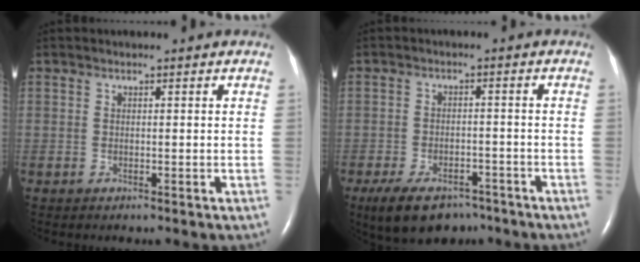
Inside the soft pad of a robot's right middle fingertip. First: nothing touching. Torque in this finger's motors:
{"motor_torque": [0.70, -0.64, 0.21, 0.11]}